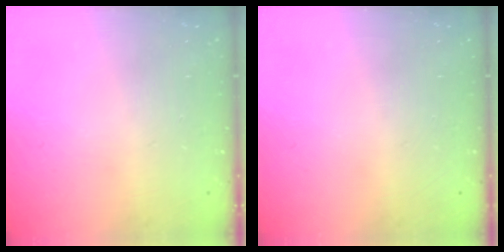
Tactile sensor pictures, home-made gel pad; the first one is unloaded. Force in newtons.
{"total": 0.0}